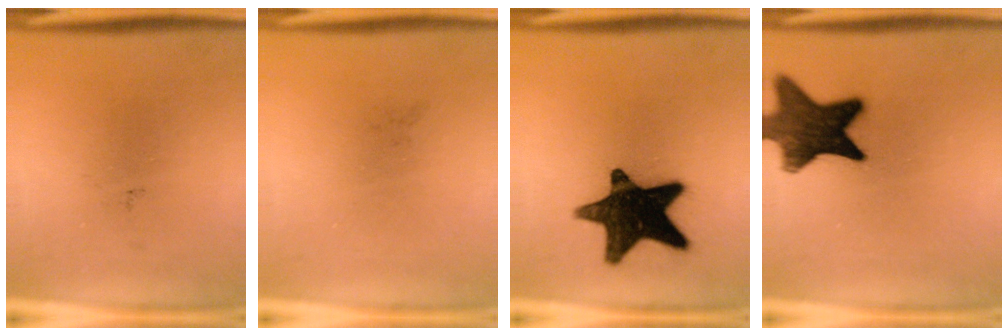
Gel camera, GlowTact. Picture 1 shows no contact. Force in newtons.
{"total": 0.0}
{"total": 16.6}
{"total": 14.6}